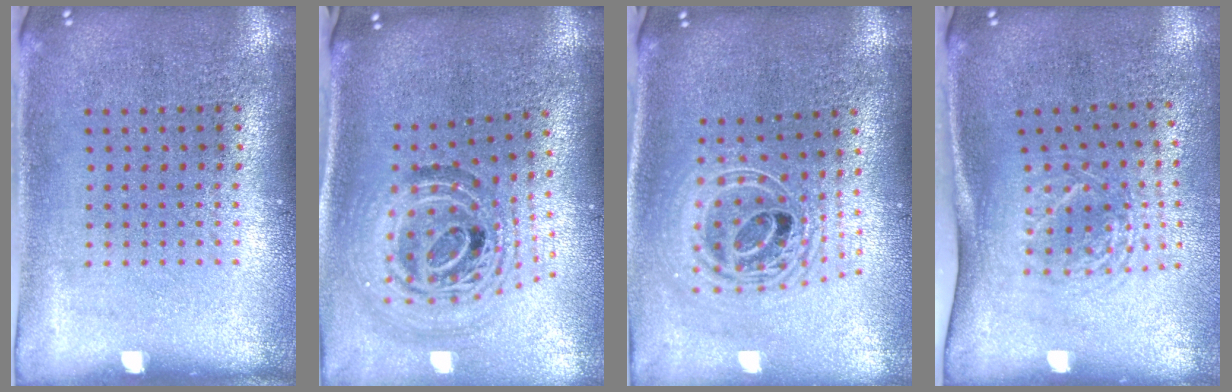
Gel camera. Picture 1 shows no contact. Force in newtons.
{"total": 1.9, "press": 1.5, "slide": 1.1}
{"total": 2.3, "press": 1.8, "slide": 1.4}
{"total": 1.7, "press": 1.3, "slide": 1.2}